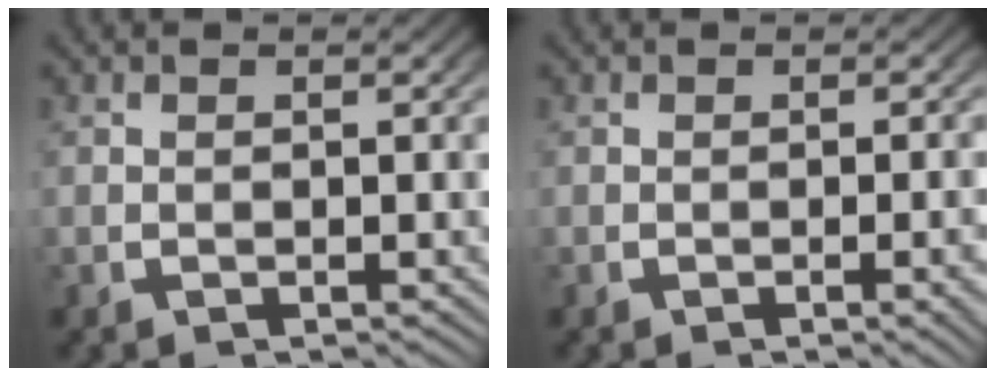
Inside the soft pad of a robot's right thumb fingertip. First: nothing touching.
{"total": 1.6, "force": [-0.5, 0.0, 1.6], "torque": [-0.020, 0.006, -0.008]}